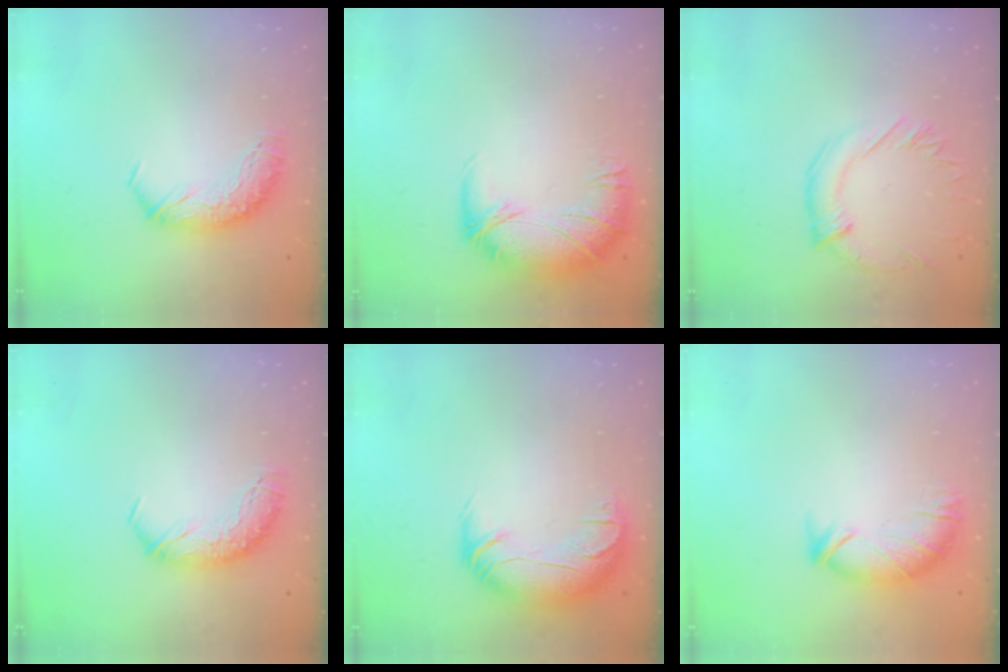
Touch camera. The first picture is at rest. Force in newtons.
{"total": 2.8, "press": 1.4, "slide": 2.5}
{"total": 1.3, "press": 0.2, "slide": 1.2}
{"total": 0.0}
{"total": 3.7, "press": 1.7, "slide": 3.3}
{"total": 3.5, "press": 3.2, "slide": 1.3}